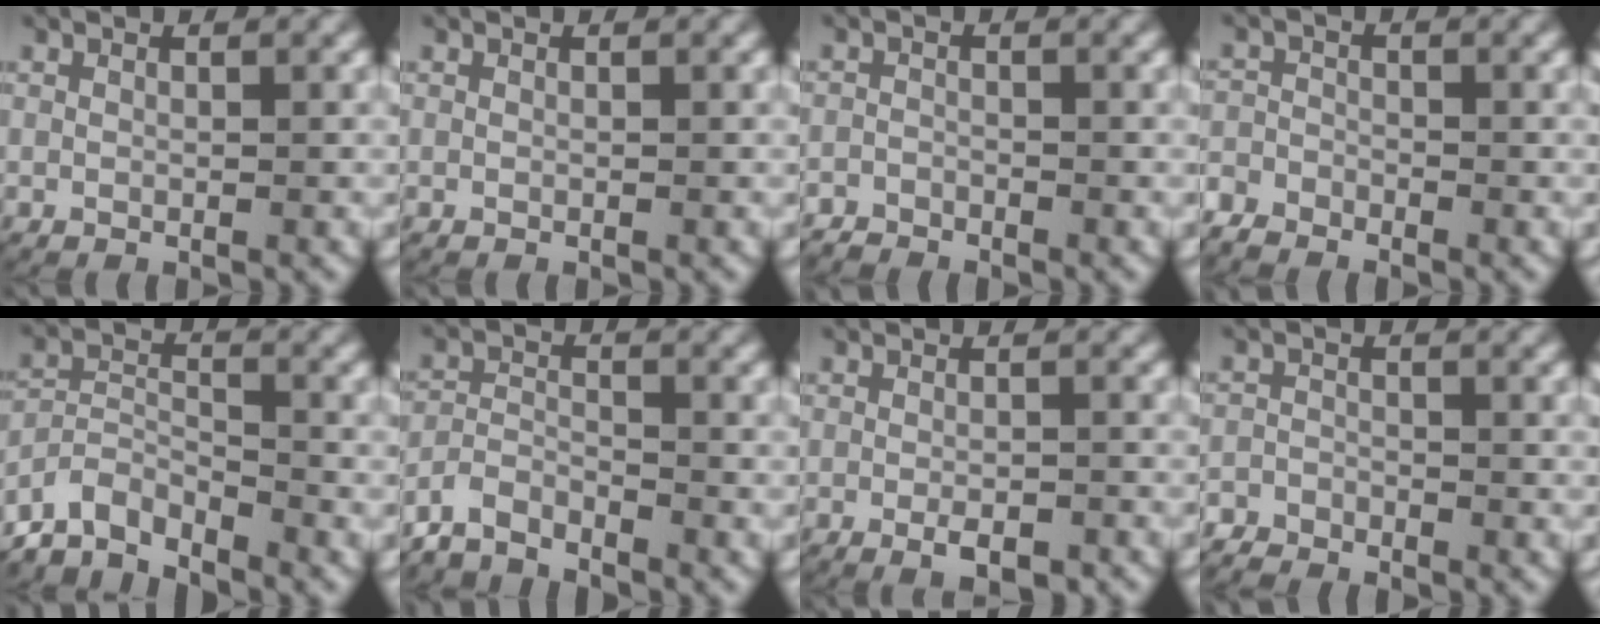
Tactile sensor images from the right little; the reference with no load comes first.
{"total": 0.0}
{"total": 1.9, "force": [-1.7, 0.8, -0.1], "torque": [-0.008, -0.013, -0.030]}
{"total": 3.1, "force": [-2.4, 1.9, 0.4], "torque": [-0.021, -0.015, -0.043]}
{"total": 7.5, "force": [-5.5, 4.3, 2.6], "torque": [-0.059, -0.026, -0.093]}
{"total": 4.7, "force": [-3.9, 2.5, 1.1], "torque": [-0.030, -0.011, -0.071]}
{"total": 2.5, "force": [-1.6, 0.8, 1.7], "torque": [-0.026, -0.001, -0.027]}
{"total": 2.7, "force": [-2.3, 1.3, 0.1], "torque": [-0.011, -0.014, -0.042]}